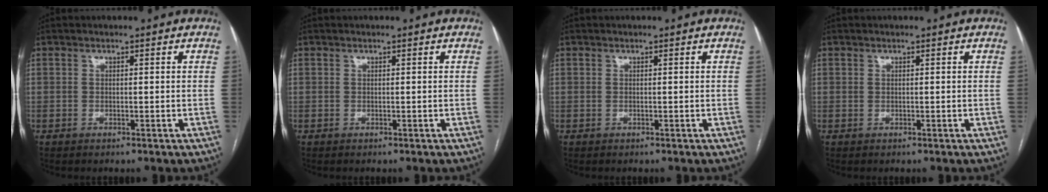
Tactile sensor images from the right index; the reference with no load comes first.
{"total": 0.0}
{"total": 0.0}
{"total": 0.0}